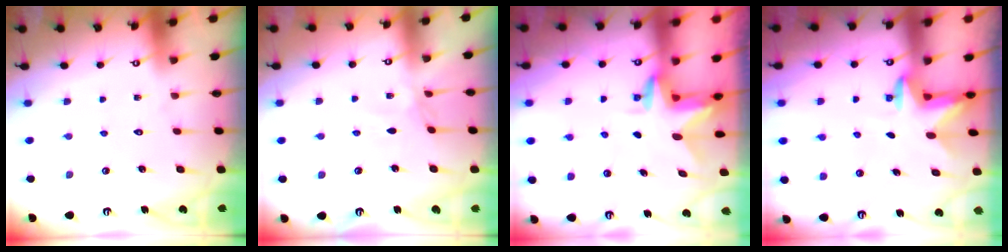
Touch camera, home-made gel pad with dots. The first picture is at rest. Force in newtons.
{"total": 1.7, "press": 1.6, "slide": 0.3}
{"total": 2.9, "press": 2.9, "slide": 0.2}
{"total": 3.3, "press": 3.3, "slide": 0.4}